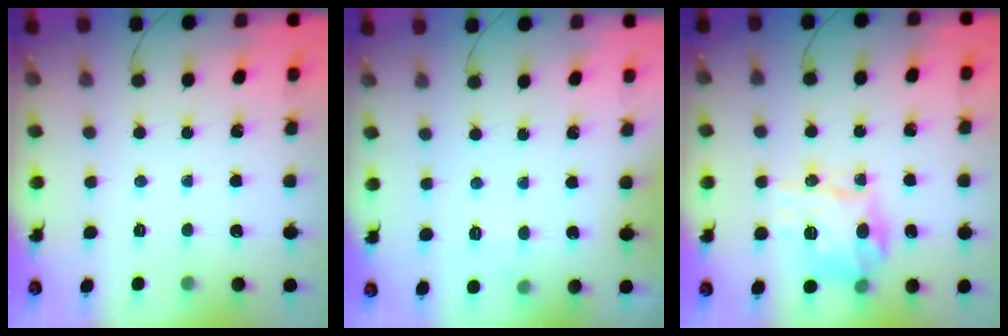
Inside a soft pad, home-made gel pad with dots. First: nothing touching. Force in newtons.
{"total": 2.8, "press": 2.5, "slide": 1.3}
{"total": 13.3, "press": 13.3, "slide": 1.1}